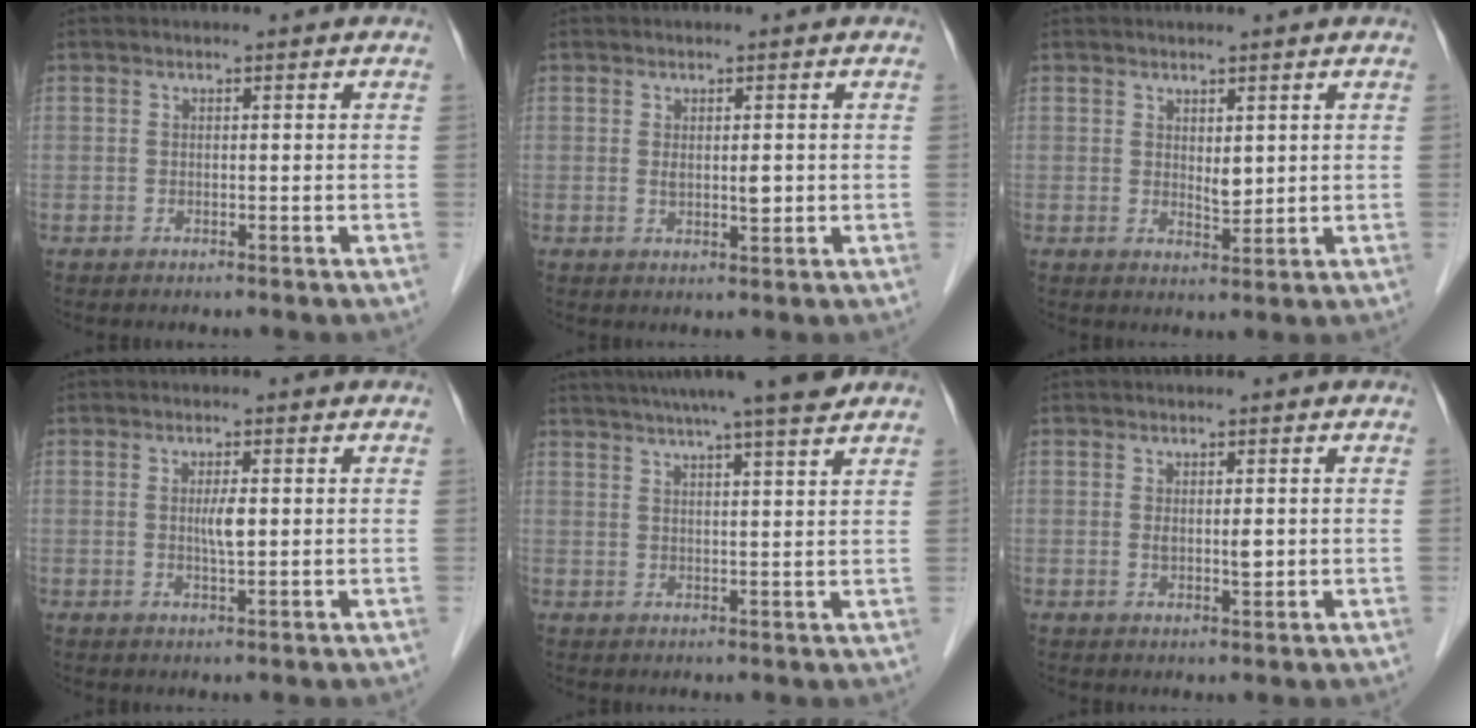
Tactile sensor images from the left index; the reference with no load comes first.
{"total": 2.1, "force": [0.3, 0.7, 2.0], "torque": [-0.035, -0.004, 0.006]}
{"total": 2.3, "force": [0.9, 0.9, 1.9], "torque": [-0.033, -0.007, 0.022]}
{"total": 2.4, "force": [0.3, 0.3, 2.4], "torque": [-0.045, -0.002, 0.006]}
{"total": 13.0, "force": [11.0, -0.2, 7.0], "torque": [-0.116, 0.018, 0.145]}
{"total": 2.1, "force": [0.3, 0.6, 1.9], "torque": [-0.034, -0.004, 0.007]}